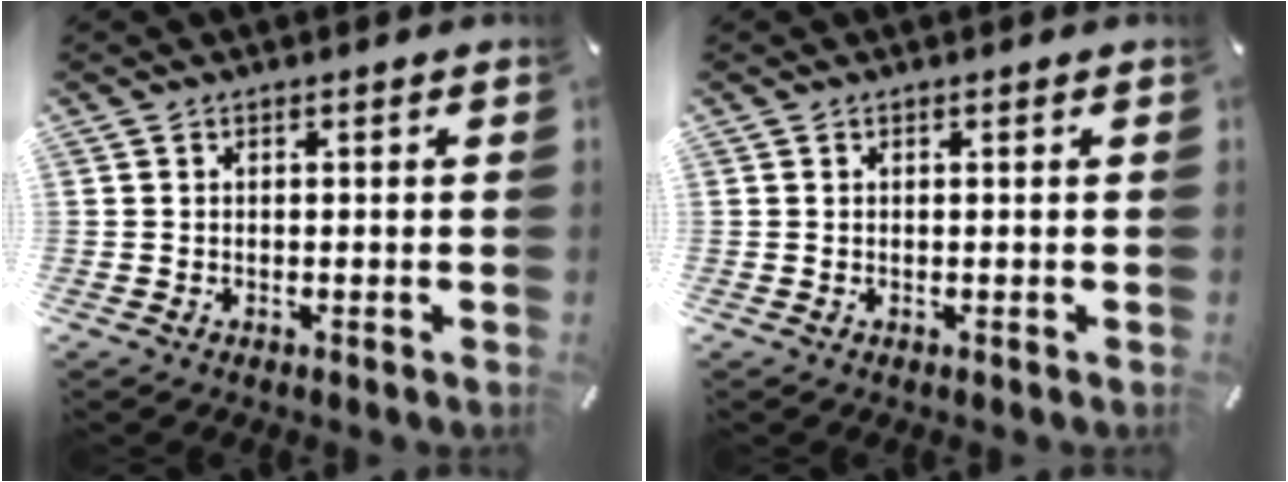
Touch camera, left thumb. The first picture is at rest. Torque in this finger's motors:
{"motor_torque": [0.00, 0.00, 0.00, 0.07, 0.00]}